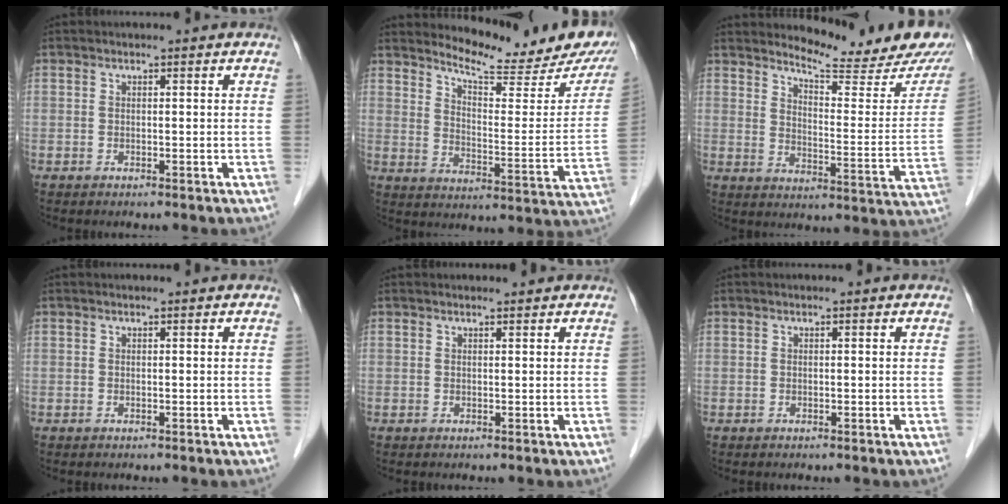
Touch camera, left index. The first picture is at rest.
{"total": 17.6, "force": [16.1, 2.0, 6.7], "torque": [-0.094, -0.081, 0.202]}
{"total": 16.8, "force": [15.5, 1.4, 6.3], "torque": [-0.083, -0.090, 0.187]}
{"total": 0.0}
{"total": 1.1, "force": [1.1, 0.1, 0.2], "torque": [-0.009, 0.005, 0.016]}
{"total": 0.0}